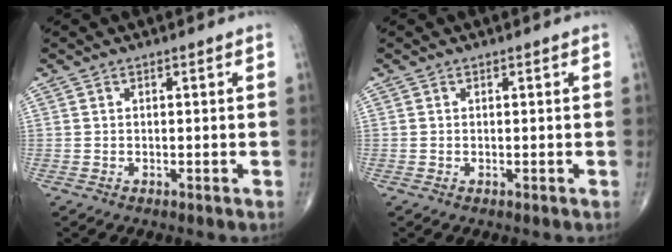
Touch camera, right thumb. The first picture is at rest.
{"total": 0.0}